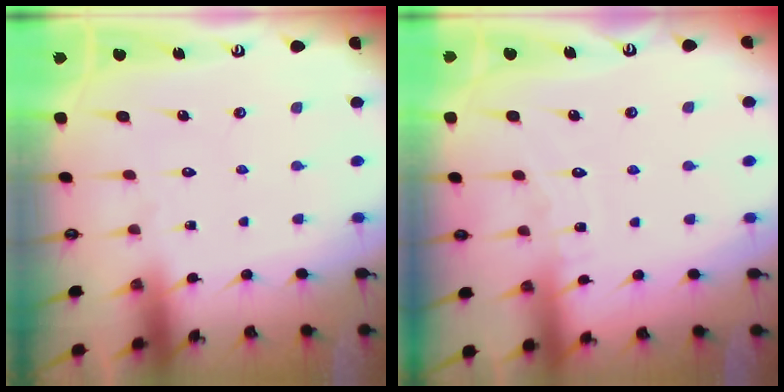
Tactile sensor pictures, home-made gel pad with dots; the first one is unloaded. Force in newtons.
{"total": 4.7, "press": 4.6, "slide": 0.5}